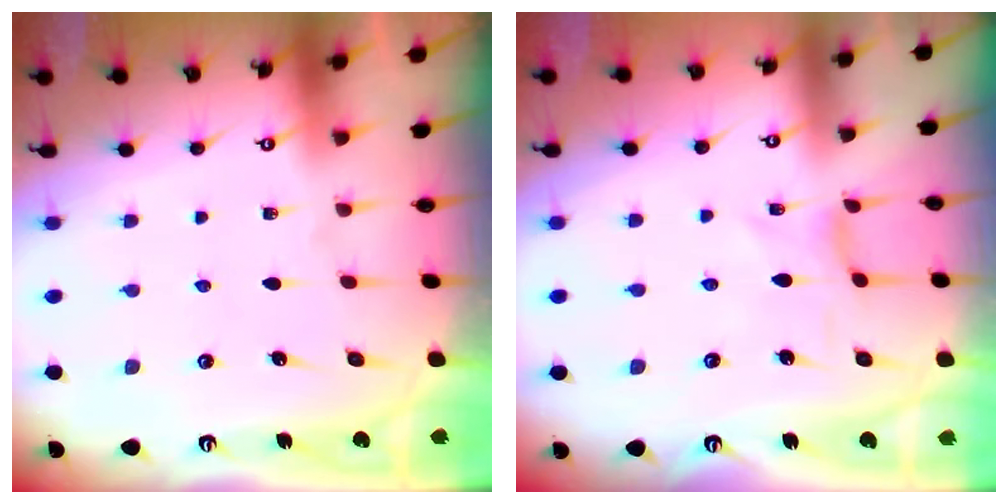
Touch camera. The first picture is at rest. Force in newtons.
{"total": 0.6, "press": 0.5, "slide": 0.3}